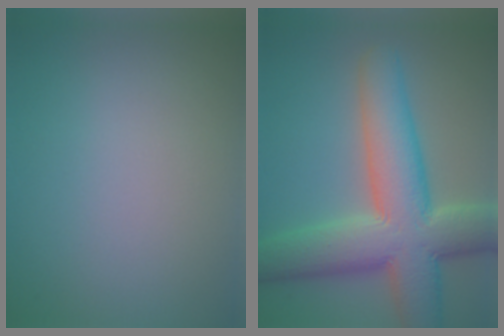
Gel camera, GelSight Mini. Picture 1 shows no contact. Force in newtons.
{"total": 11.5, "press": 11.5, "slide": 0.7}